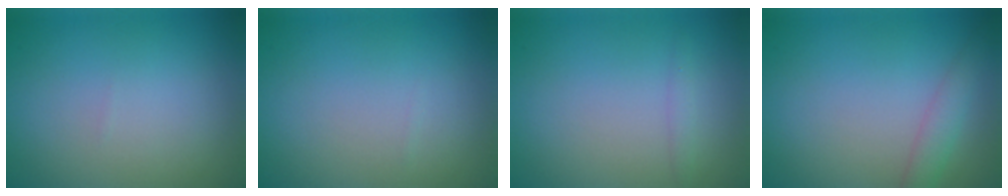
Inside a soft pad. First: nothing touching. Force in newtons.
{"total": 0.0}
{"total": 0.8, "press": 0.8, "slide": 0.0}
{"total": 2.1, "press": 2.1, "slide": 0.1}